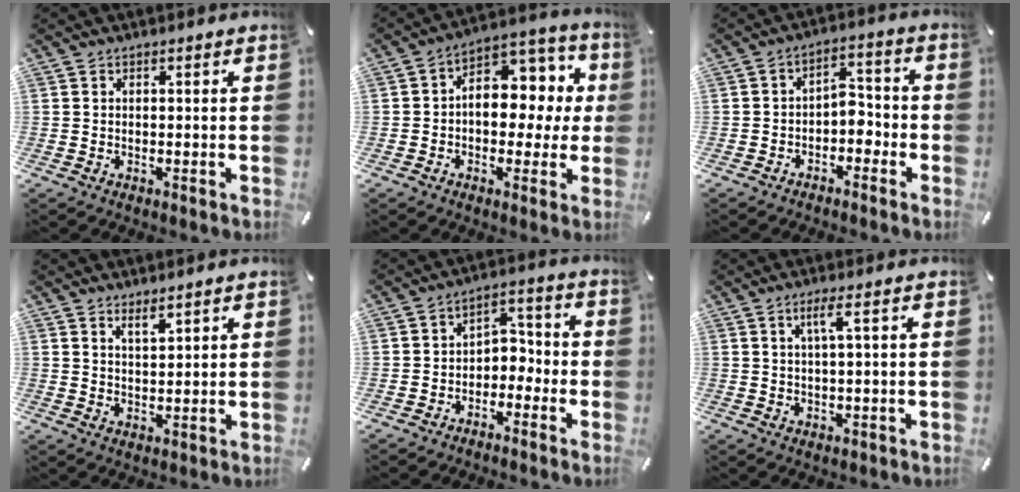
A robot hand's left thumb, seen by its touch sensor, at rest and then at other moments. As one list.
[{"total": 10.7, "force": [1.4, 7.8, 7.2], "torque": [-0.092, -0.018, 0.027]}, {"total": 5.3, "force": [-2.6, 3.6, 2.9], "torque": [-0.042, 0.017, -0.050]}, {"total": 3.2, "force": [2.9, 0.6, 1.3], "torque": [-0.020, -0.020, 0.051]}, {"total": 4.8, "force": [-2.4, 3.7, 2.0], "torque": [-0.037, 0.016, -0.048]}, {"total": 4.1, "force": [1.5, 0.3, 3.8], "torque": [-0.077, -0.001, 0.022]}]